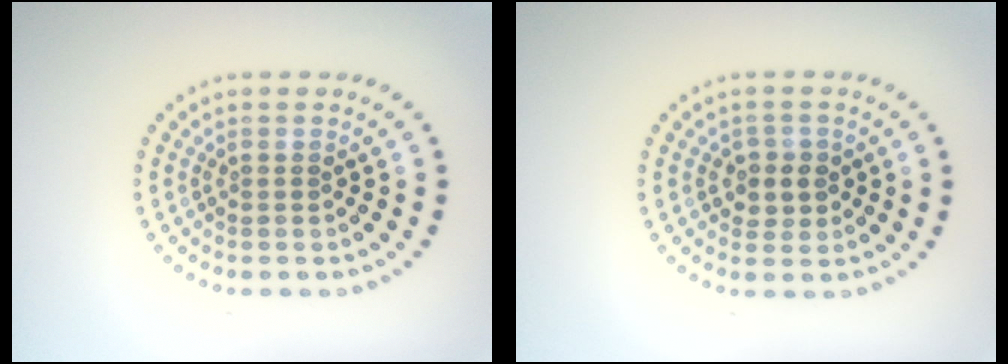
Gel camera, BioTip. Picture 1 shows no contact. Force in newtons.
{"total": 2.2, "press": 2.1, "slide": 0.7}